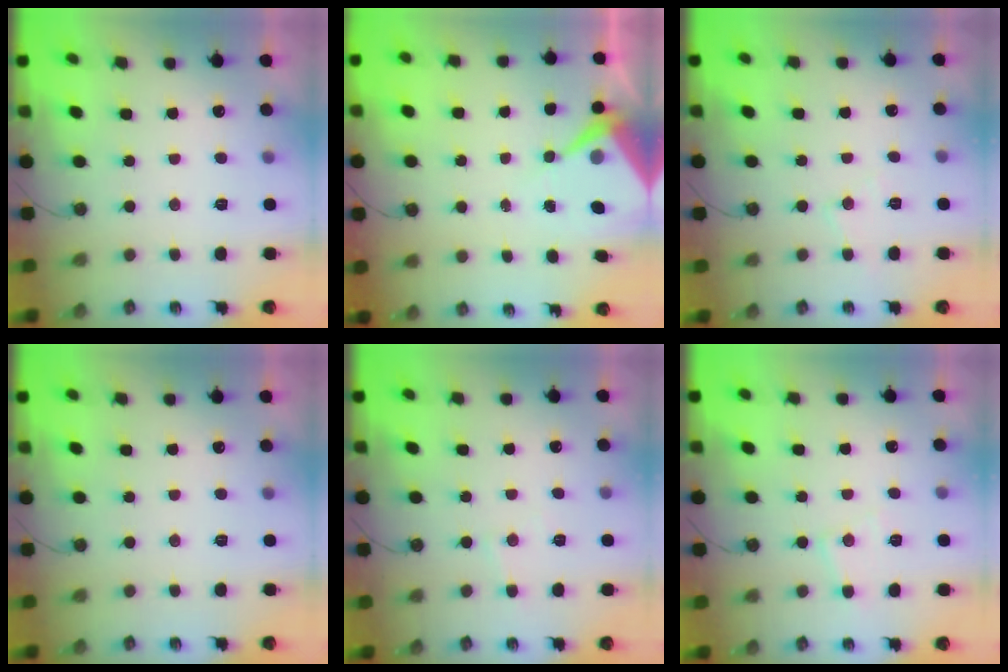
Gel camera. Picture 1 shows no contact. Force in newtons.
{"total": 6.6, "press": 6.6, "slide": 0.3}
{"total": 5.5, "press": 5.4, "slide": 0.8}
{"total": 0.0}
{"total": 4.3, "press": 4.2, "slide": 0.7}
{"total": 7.1, "press": 7.0, "slide": 0.4}